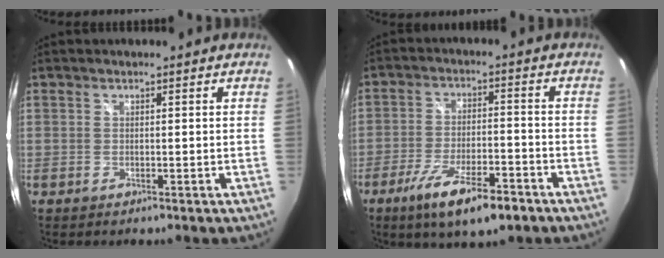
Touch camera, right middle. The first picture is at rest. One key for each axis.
{"total": 14.1, "fx": -8.8, "fy": 2.9, "fz": 10.6, "tx": -0.210, "ty": -0.040, "tz": -0.147}